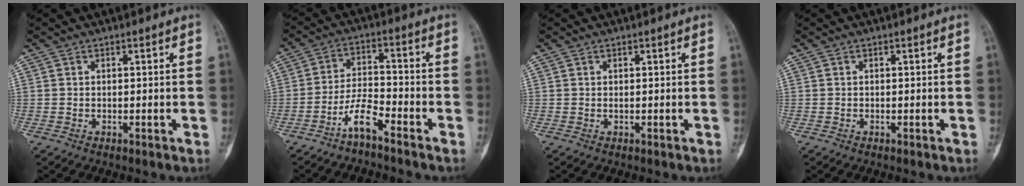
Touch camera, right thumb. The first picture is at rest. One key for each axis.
{"total": 5.9, "fx": -4.4, "fy": 1.3, "fz": 3.7, "tx": -0.073, "ty": 0.040, "tz": -0.087}
{"total": 0.0}
{"total": 0.0}